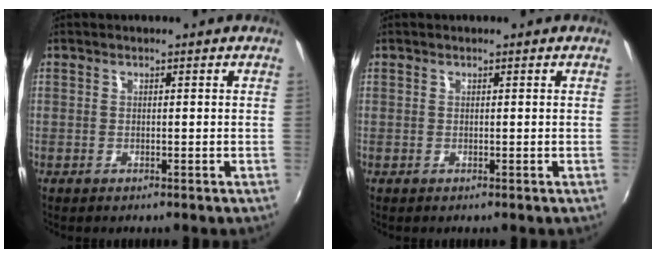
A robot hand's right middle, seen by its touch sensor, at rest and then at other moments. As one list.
[{"total": 0.0}]